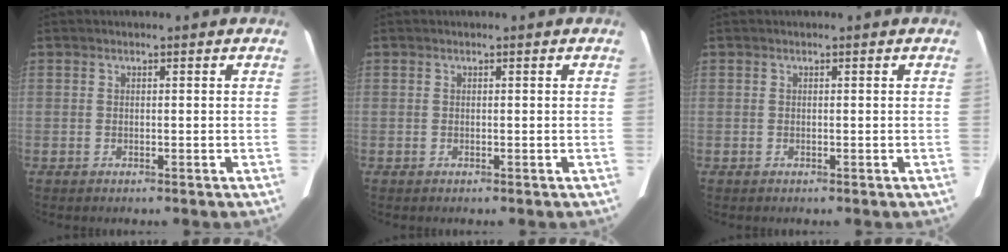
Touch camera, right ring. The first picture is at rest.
{"total": 0.0}
{"total": 0.0}